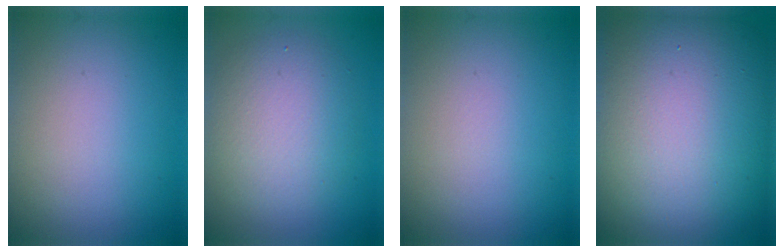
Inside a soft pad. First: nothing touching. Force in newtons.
{"total": 4.9, "press": 4.8, "slide": 0.4}
{"total": 0.0}
{"total": 18.9, "press": 18.9, "slide": 1.2}